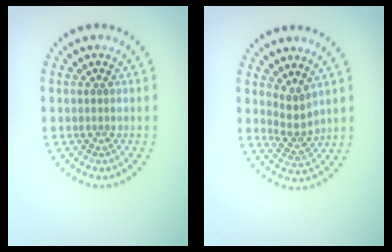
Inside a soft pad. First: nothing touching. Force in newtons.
{"total": 2.3, "press": 1.6, "slide": 1.6}